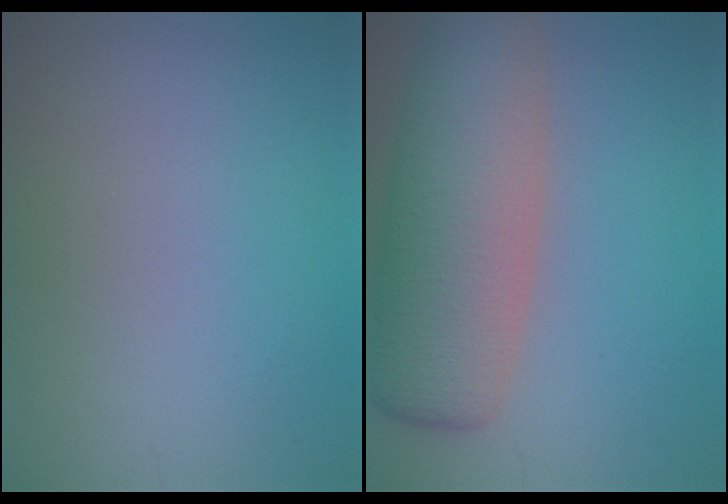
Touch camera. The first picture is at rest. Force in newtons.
{"total": 9.0, "press": 9.0, "slide": 0.4}